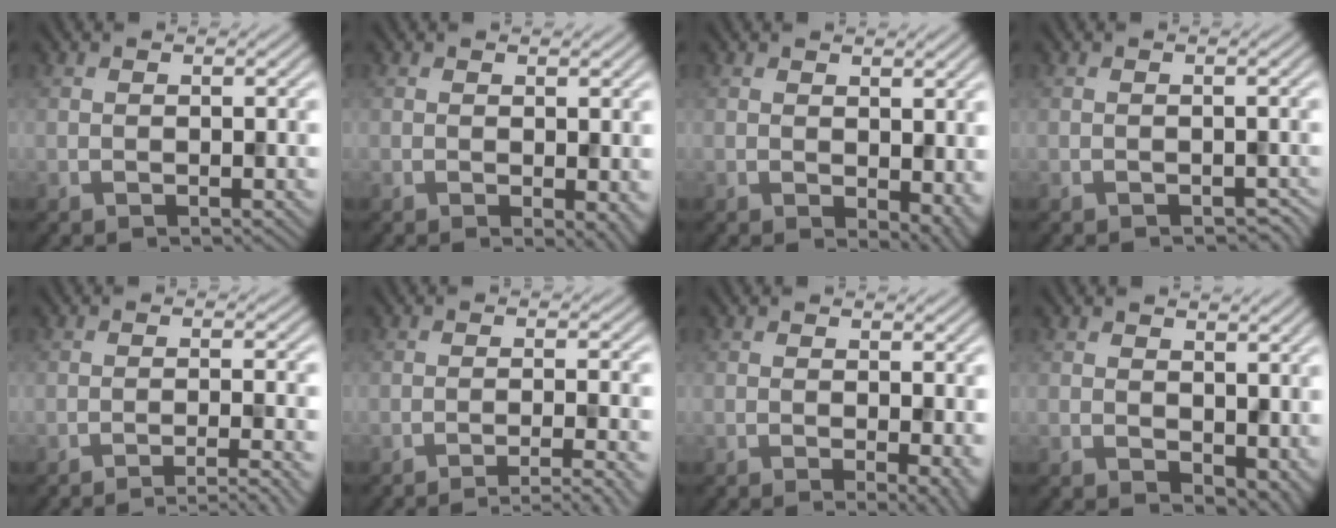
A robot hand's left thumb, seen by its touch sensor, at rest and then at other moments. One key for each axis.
{"total": 2.2, "fx": -0.2, "fy": 1.0, "fz": 1.9, "tx": -0.023, "ty": -0.008, "tz": 0.000}
{"total": 4.9, "fx": -0.3, "fy": 3.1, "fz": 3.7, "tx": -0.056, "ty": -0.020, "tz": 0.009}
{"total": 1.1, "fx": -1.0, "fy": 0.4, "fz": 0.3, "tx": -0.002, "ty": -0.007, "tz": -0.013}
{"total": 4.4, "fx": -3.1, "fy": 0.4, "fz": 3.0, "tx": -0.038, "ty": 0.012, "tz": -0.063}
{"total": 4.9, "fx": -3.4, "fy": 0.6, "fz": 3.5, "tx": -0.046, "ty": 0.012, "tz": -0.064}
{"total": 2.7, "fx": -0.2, "fy": 0.7, "fz": 2.6, "tx": -0.032, "ty": -0.006, "tz": -0.005}
{"total": 4.9, "fx": 1.4, "fy": 3.3, "fz": 3.4, "tx": -0.062, "ty": -0.021, "tz": 0.035}